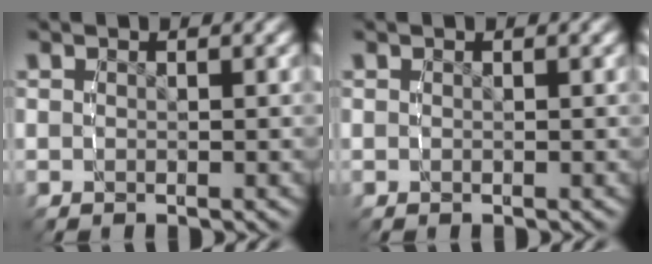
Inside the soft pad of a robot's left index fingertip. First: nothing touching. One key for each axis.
{"total": 0.0}